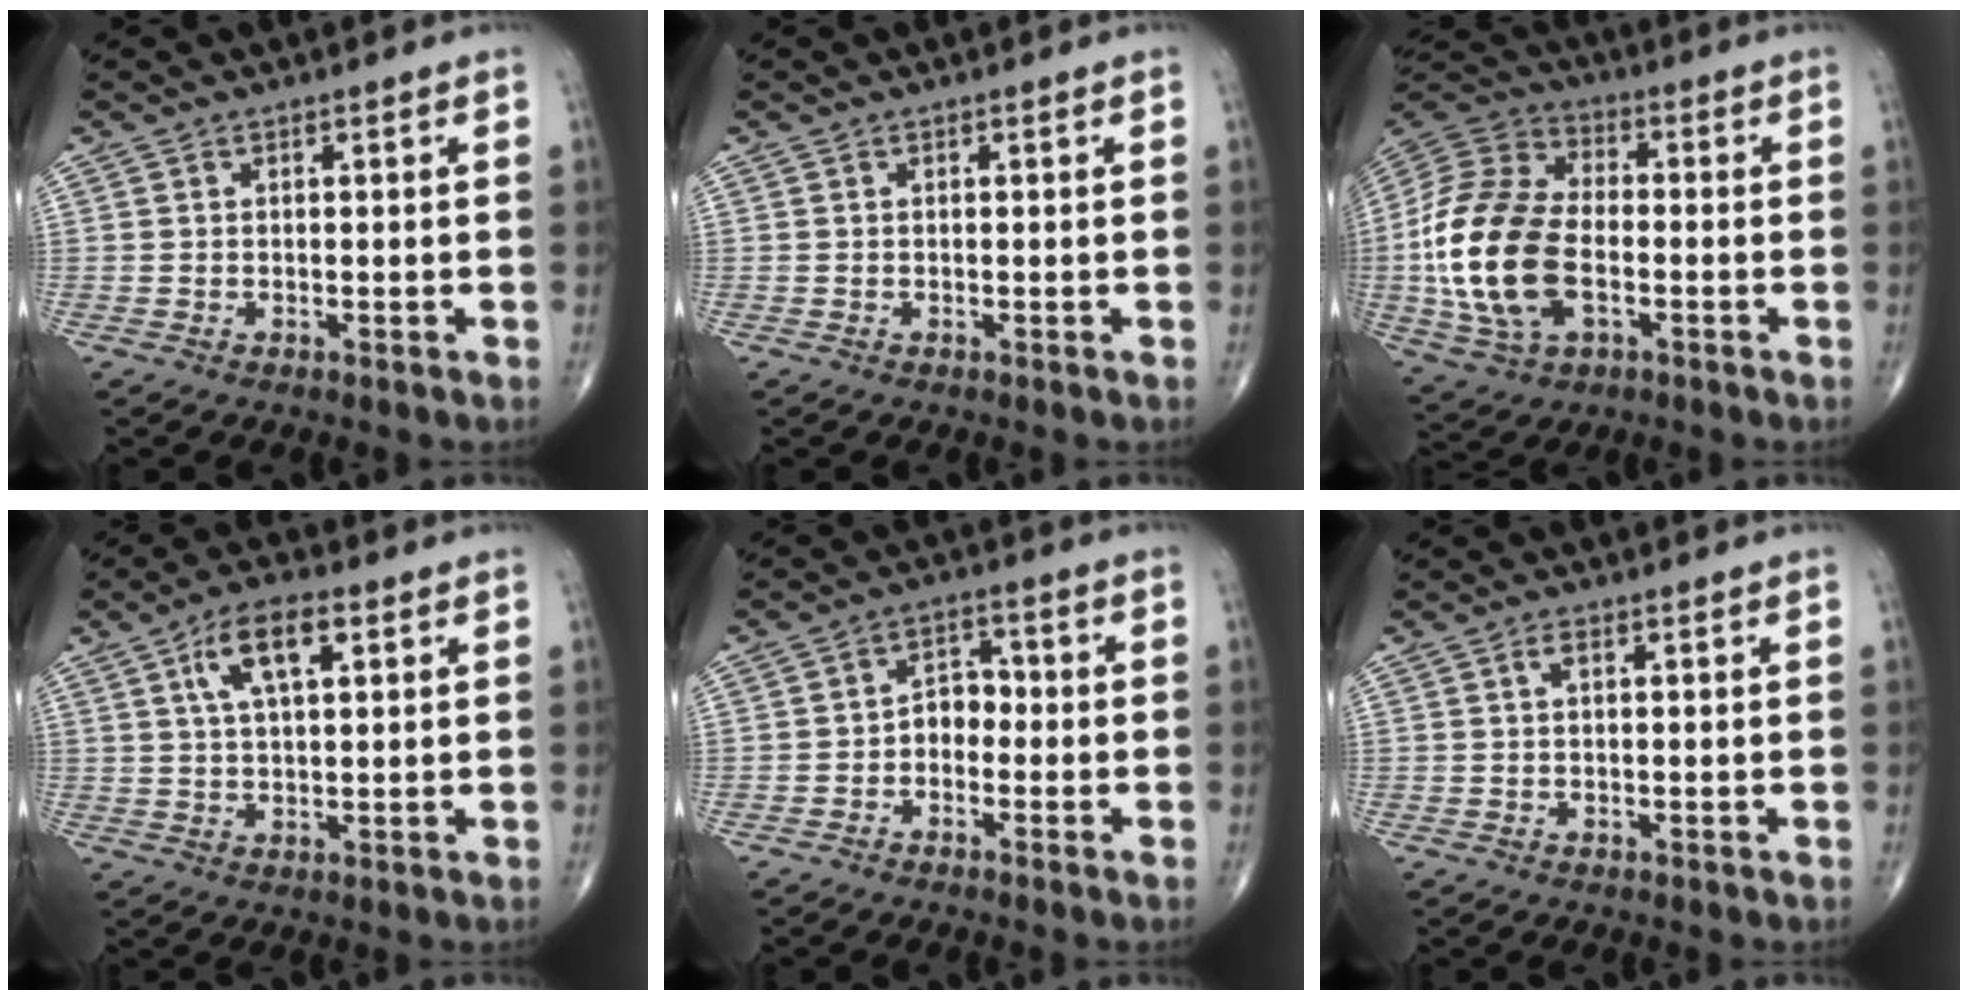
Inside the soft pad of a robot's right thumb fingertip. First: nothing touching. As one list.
[{"total": 0.0}, {"total": 21.0, "force": [-3.4, 12.6, 16.5], "torque": [-0.341, 0.012, -0.062]}, {"total": 8.8, "force": [3.4, 3.7, 7.3], "torque": [-0.128, 0.003, 0.058]}, {"total": 4.2, "force": [-1.3, 3.1, 2.6], "torque": [-0.021, 0.027, -0.036]}, {"total": 1.7, "force": [0.4, 0.8, 1.5], "torque": [-0.028, 0.007, 0.006]}]